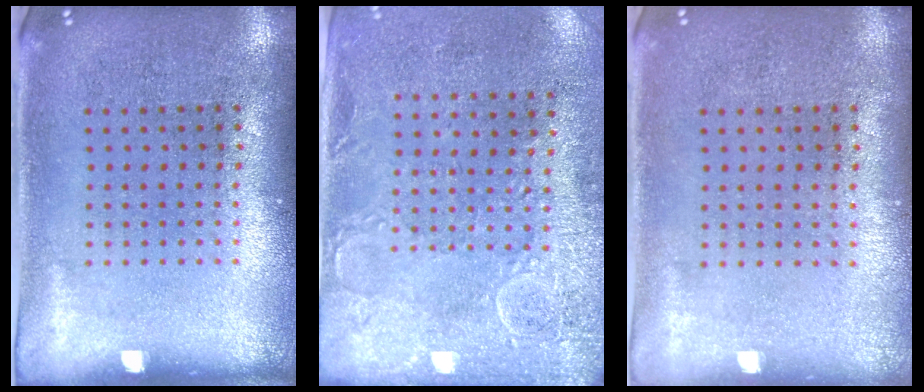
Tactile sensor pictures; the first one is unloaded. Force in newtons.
{"total": 2.9, "press": 2.3, "slide": 1.7}
{"total": 0.0}